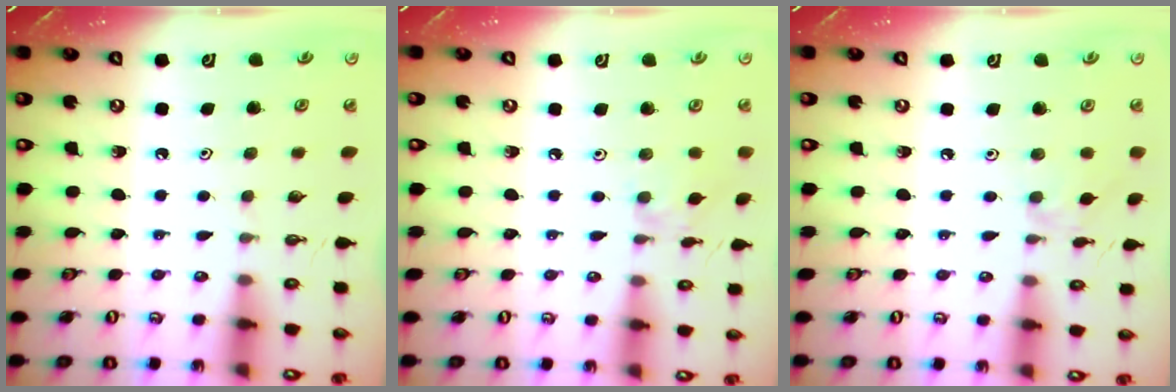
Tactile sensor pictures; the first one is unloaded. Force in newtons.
{"total": 2.0, "press": 2.0, "slide": 0.4}
{"total": 1.6, "press": 1.5, "slide": 0.4}